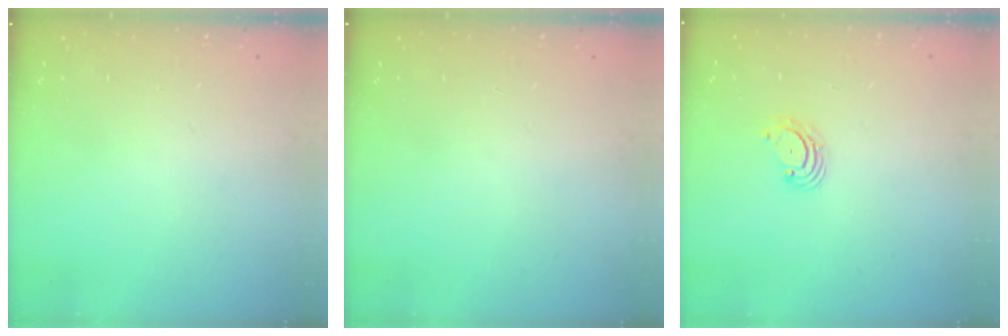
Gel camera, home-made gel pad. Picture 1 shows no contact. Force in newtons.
{"total": 0.0}
{"total": 4.0, "press": 4.0, "slide": 0.5}